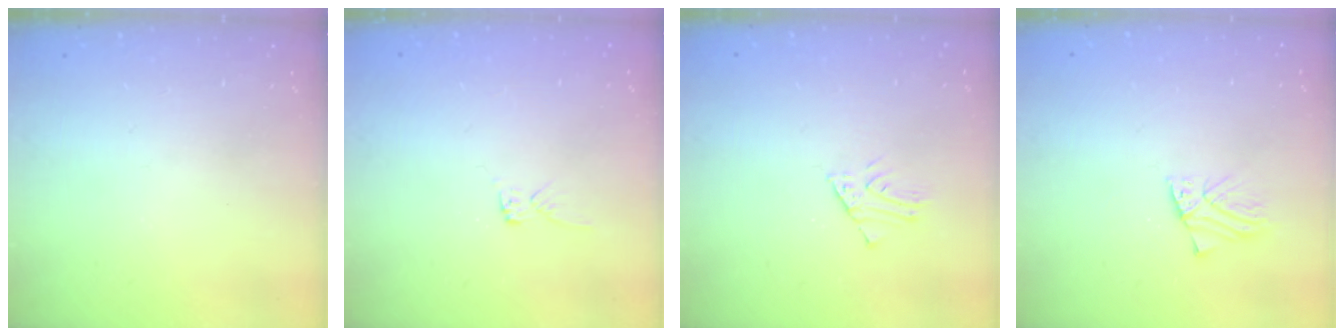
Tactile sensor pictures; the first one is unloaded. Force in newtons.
{"total": 2.6, "press": 2.6, "slide": 0.1}
{"total": 1.6, "press": 1.6, "slide": 0.2}
{"total": 1.8, "press": 1.8, "slide": 0.1}